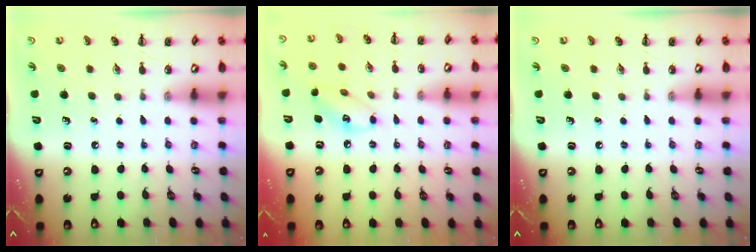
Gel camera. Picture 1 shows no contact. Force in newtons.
{"total": 6.6, "press": 6.6, "slide": 0.6}
{"total": 0.0}